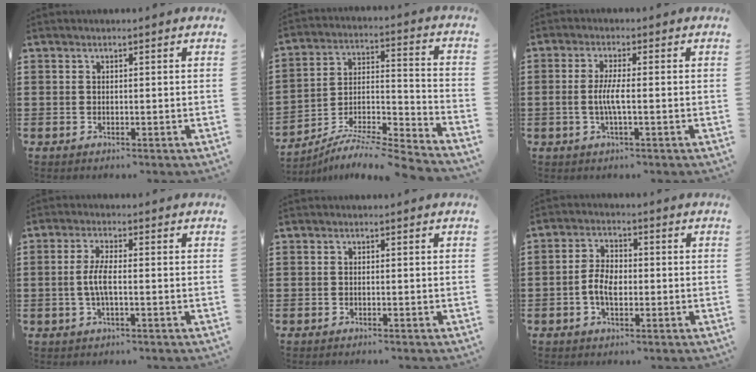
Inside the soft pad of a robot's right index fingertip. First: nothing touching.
{"total": 7.5, "force": [-7.1, 0.2, 2.5], "torque": [-0.032, 0.006, -0.142]}
{"total": 3.7, "force": [-0.7, 0.4, 3.6], "torque": [-0.087, -0.011, -0.021]}
{"total": 4.0, "force": [-0.7, 1.0, 3.8], "torque": [-0.091, -0.004, -0.021]}
{"total": 0.0}
{"total": 4.6, "force": [-1.0, 2.6, 3.7], "torque": [-0.088, 0.001, -0.025]}